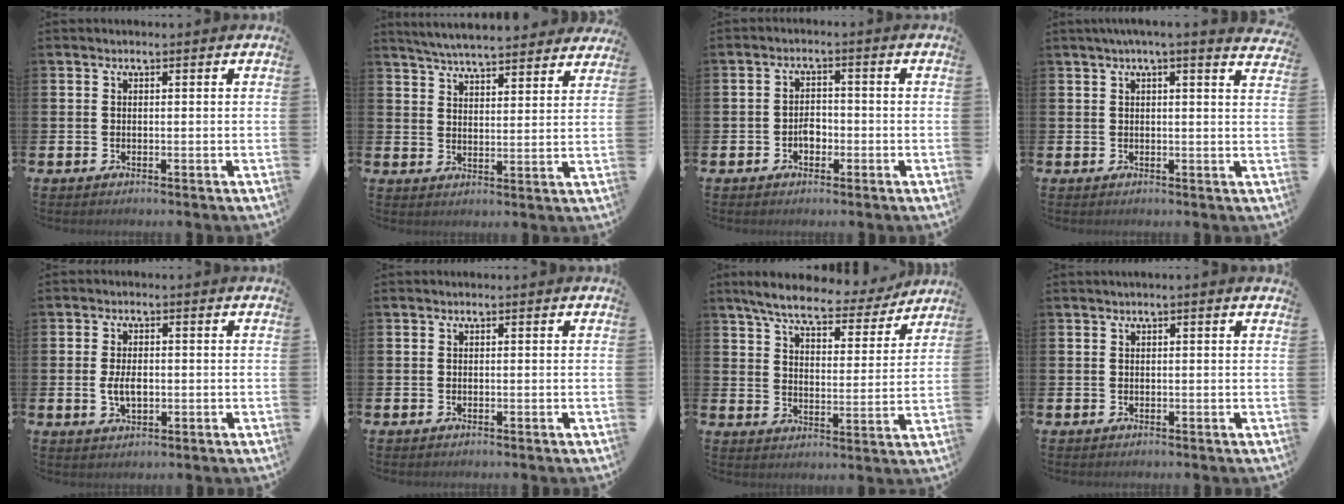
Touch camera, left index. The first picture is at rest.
{"total": 5.8, "force": [5.7, 0.4, 1.1], "torque": [-0.034, -0.035, 0.099]}
{"total": 2.4, "force": [-0.9, 1.7, 1.4], "torque": [-0.015, 0.001, -0.022]}
{"total": 2.7, "force": [2.4, -0.4, 1.1], "torque": [-0.021, -0.011, 0.042]}
{"total": 3.3, "force": [-0.2, 1.9, 2.7], "torque": [-0.040, 0.001, -0.007]}
{"total": 0.0}
{"total": 7.4, "force": [6.6, 1.6, 2.8], "torque": [-0.076, -0.038, 0.112]}
{"total": 0.5, "force": [0.2, -0.2, 0.4], "torque": [-0.009, 0.000, 0.004]}